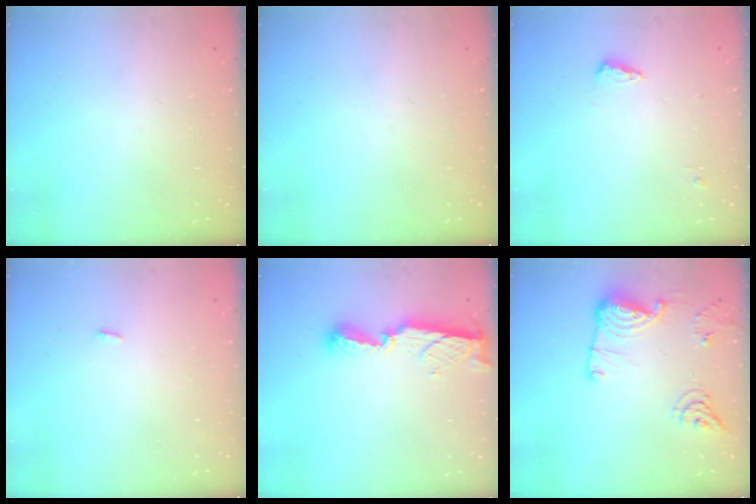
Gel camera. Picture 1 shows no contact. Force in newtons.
{"total": 0.0}
{"total": 5.0, "press": 4.9, "slide": 1.1}
{"total": 2.8, "press": 1.8, "slide": 2.2}
{"total": 8.9, "press": 8.9, "slide": 0.1}
{"total": 12.9, "press": 12.9, "slide": 0.7}